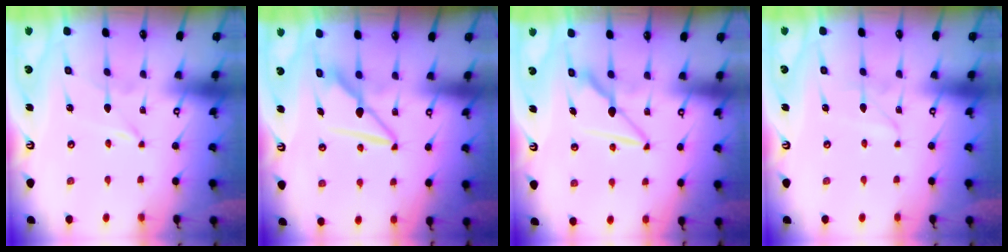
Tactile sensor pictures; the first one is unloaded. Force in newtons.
{"total": 8.4, "press": 8.3, "slide": 0.6}
{"total": 9.1, "press": 9.1, "slide": 0.5}
{"total": 1.5, "press": 1.5, "slide": 0.2}